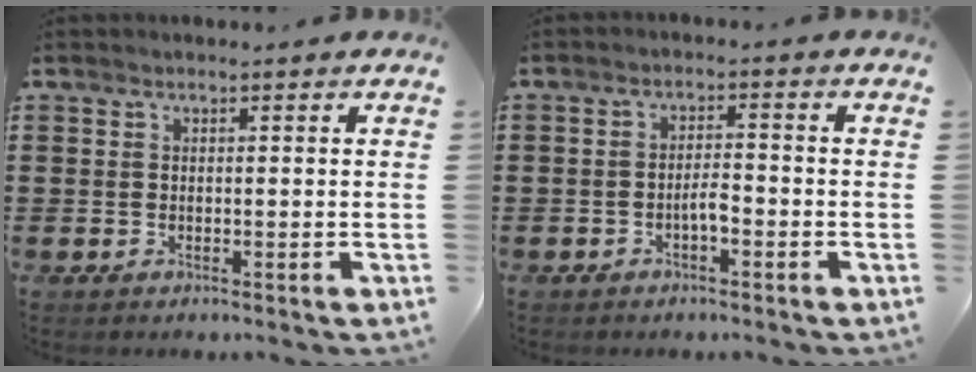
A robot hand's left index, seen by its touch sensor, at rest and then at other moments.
{"total": 2.7, "force": [-1.3, 0.7, 2.2], "torque": [-0.042, 0.008, -0.026]}